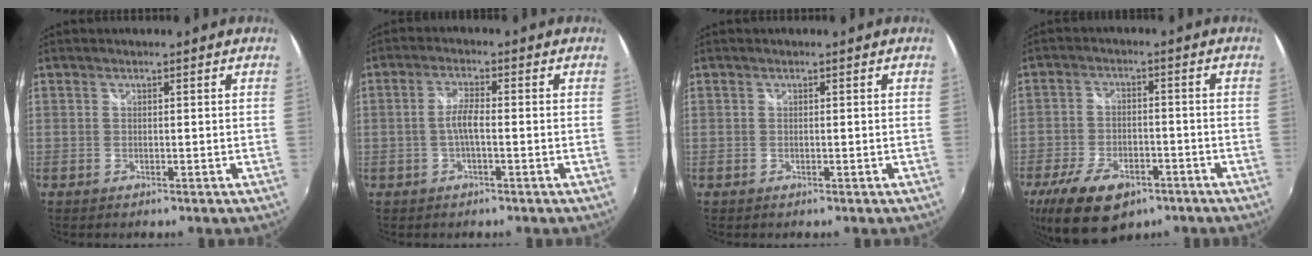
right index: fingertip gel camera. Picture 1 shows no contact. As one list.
[{"total": 3.3, "force": [-0.8, 0.6, 3.2], "torque": [-0.066, 0.006, -0.015]}, {"total": 0.0}, {"total": 14.6, "force": [-9.0, 7.7, 8.6], "torque": [-0.197, -0.024, -0.148]}]